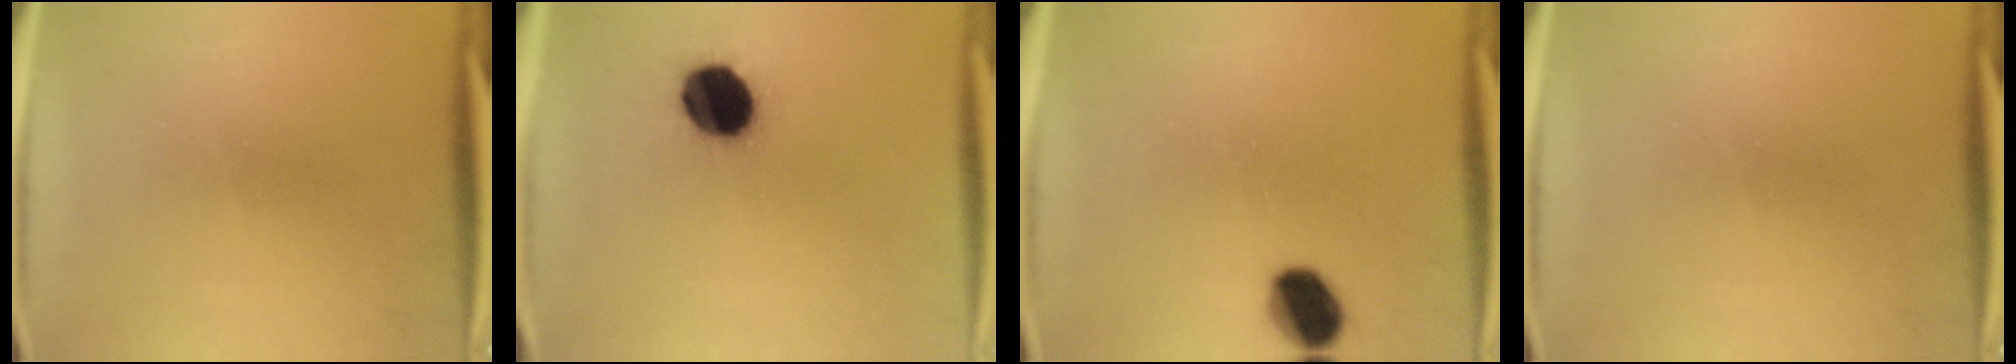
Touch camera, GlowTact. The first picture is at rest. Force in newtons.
{"total": 13.4}
{"total": 8.1}
{"total": 0.0}